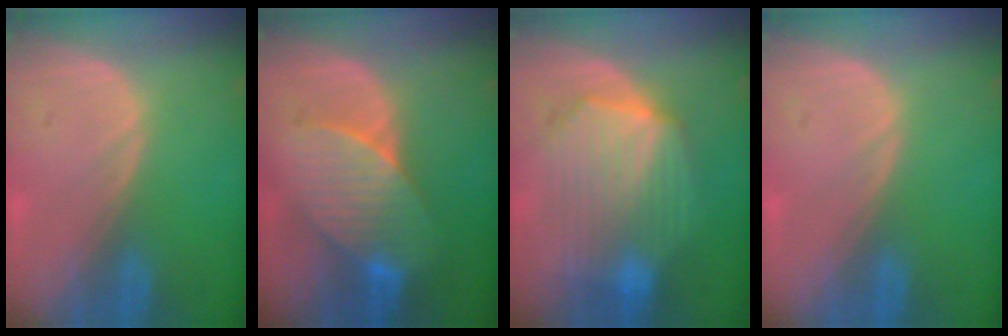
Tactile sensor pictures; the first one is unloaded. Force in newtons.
{"total": 7.3, "press": 7.2, "slide": 1.2}
{"total": 10.1, "press": 10.0, "slide": 0.9}
{"total": 0.0}